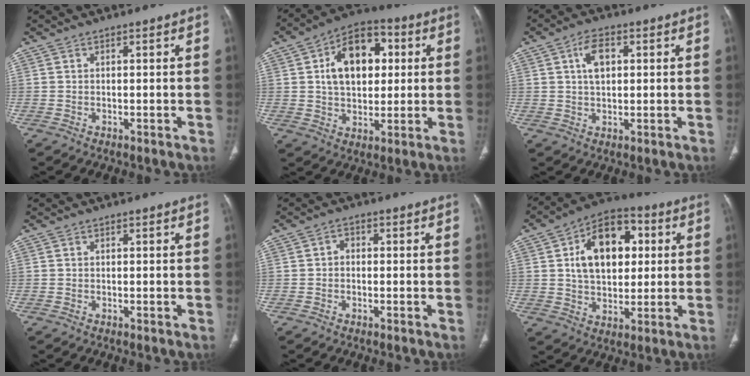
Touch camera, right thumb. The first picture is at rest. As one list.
[{"total": 15.1, "force": [3.2, 9.9, 11.0], "torque": [-0.135, 0.010, 0.045]}, {"total": 5.6, "force": [1.5, 3.3, 4.2], "torque": [-0.065, 0.005, 0.024]}, {"total": 0.0}, {"total": 1.7, "force": [-0.2, 1.4, 1.0], "torque": [-0.003, 0.008, -0.012]}, {"total": 16.2, "force": [3.5, 10.6, 11.8], "torque": [-0.148, 0.009, 0.053]}]